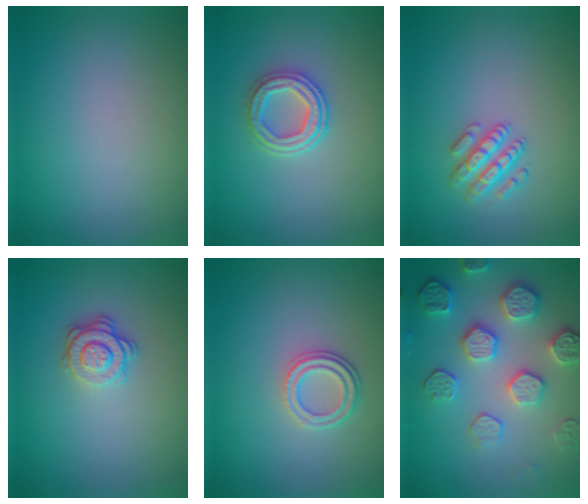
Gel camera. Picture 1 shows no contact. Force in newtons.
{"total": 3.5, "press": 3.1, "slide": 1.7}
{"total": 2.6, "press": 2.6, "slide": 0.5}
{"total": 3.0, "press": 2.6, "slide": 1.5}
{"total": 2.3, "press": 2.1, "slide": 1.0}
{"total": 5.3, "press": 4.8, "slide": 2.2}